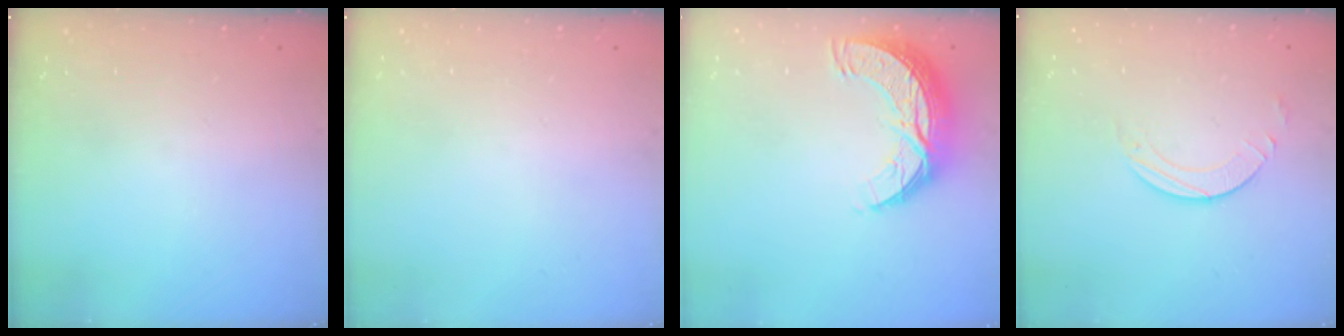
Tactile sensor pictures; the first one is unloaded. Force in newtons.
{"total": 0.0}
{"total": 10.2, "press": 10.2, "slide": 0.6}
{"total": 2.7, "press": 2.7, "slide": 0.2}